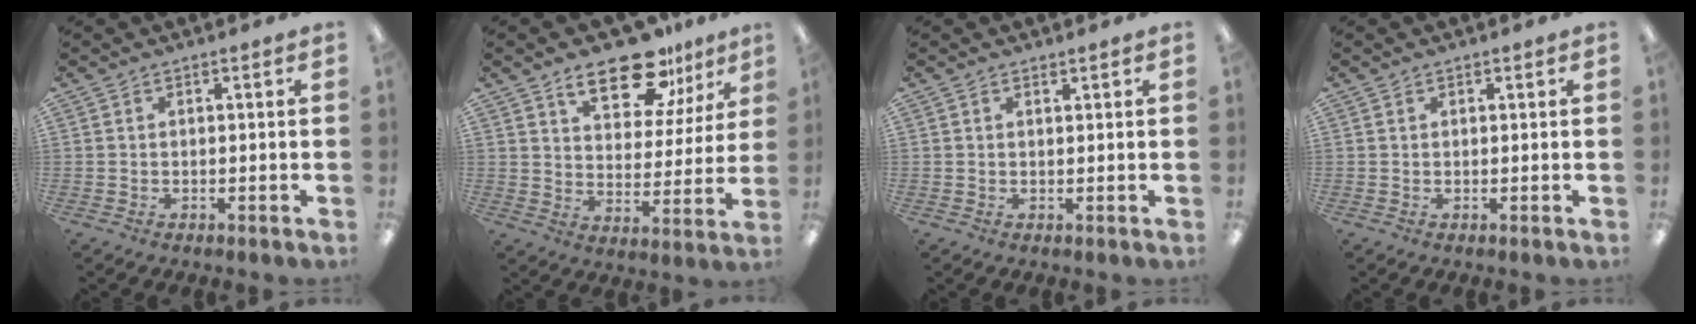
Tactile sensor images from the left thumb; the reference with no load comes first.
{"total": 15.4, "force": [11.1, 6.9, 8.1], "torque": [-0.115, -0.061, 0.193]}
{"total": 0.8, "force": [0.7, 0.3, 0.2], "torque": [0.004, -0.003, 0.011]}
{"total": 0.7, "force": [0.5, 0.4, 0.0], "torque": [0.000, 0.001, 0.010]}